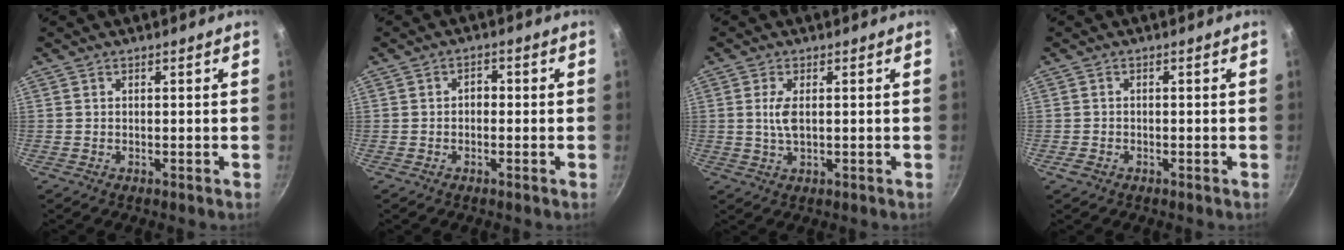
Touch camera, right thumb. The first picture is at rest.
{"total": 2.0, "force": [-0.3, 1.5, 1.3], "torque": [-0.004, 0.011, -0.011]}
{"total": 3.7, "force": [0.4, 1.5, 3.4], "torque": [-0.077, -0.003, 0.012]}
{"total": 1.5, "force": [-0.8, 1.1, 0.7], "torque": [-0.014, 0.002, -0.015]}